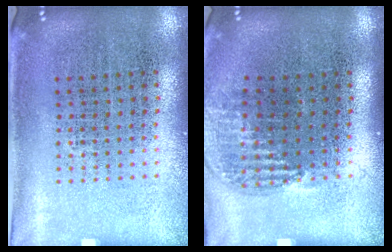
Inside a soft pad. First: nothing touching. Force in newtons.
{"total": 1.0, "press": 1.0, "slide": 0.4}